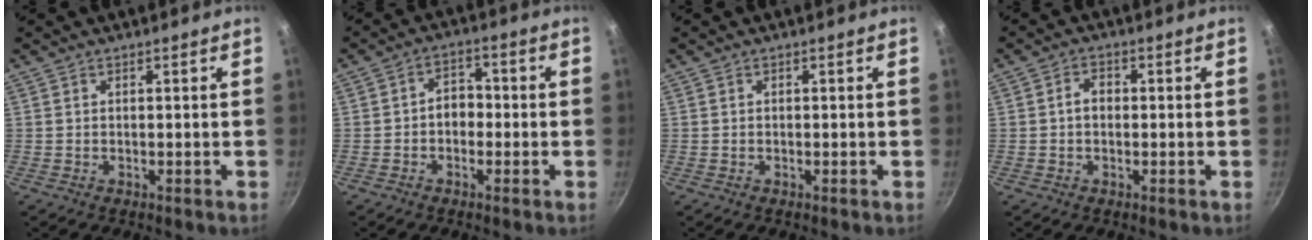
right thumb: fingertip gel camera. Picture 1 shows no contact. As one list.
[{"total": 4.5, "force": [-1.0, 3.4, 2.7], "torque": [-0.011, 0.021, -0.025]}, {"total": 0.0}, {"total": 3.0, "force": [-0.2, 2.2, 2.0], "torque": [-0.022, 0.013, -0.007]}]